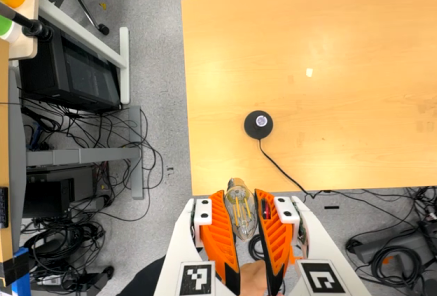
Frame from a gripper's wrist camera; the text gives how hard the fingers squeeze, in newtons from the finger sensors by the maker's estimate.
{"total": 21.3, "left": 25.6, "right": 16.9}